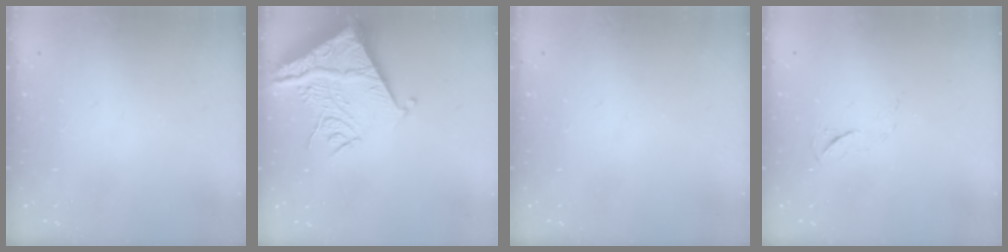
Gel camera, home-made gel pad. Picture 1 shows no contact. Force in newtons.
{"total": 16.7, "press": 16.6, "slide": 1.8}
{"total": 0.0}
{"total": 4.6, "press": 4.6, "slide": 0.6}